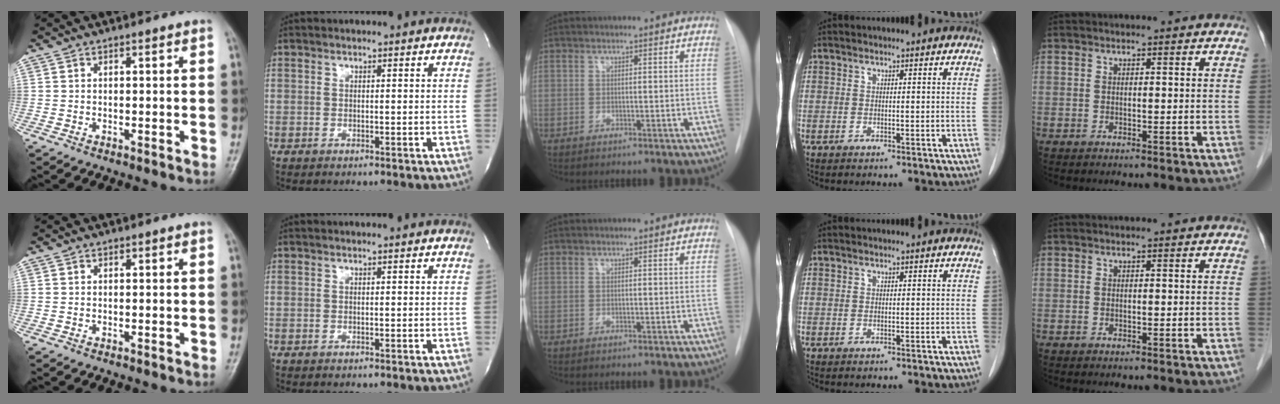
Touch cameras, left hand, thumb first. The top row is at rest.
{}